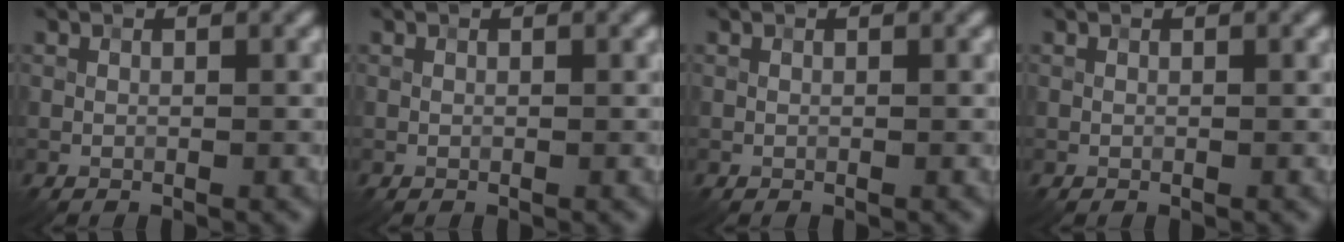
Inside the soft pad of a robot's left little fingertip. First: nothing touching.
{"total": 0.0}
{"total": 0.0}
{"total": 0.0}